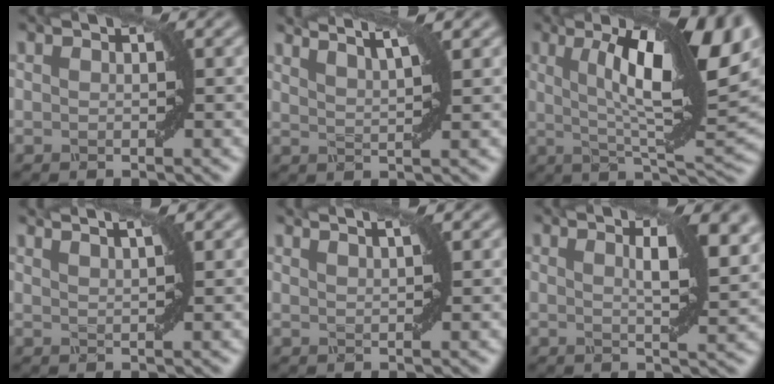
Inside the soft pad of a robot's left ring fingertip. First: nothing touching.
{"total": 5.3, "force": [4.1, 1.4, 3.2], "torque": [-0.040, 0.022, 0.035]}
{"total": 13.5, "force": [4.1, 3.1, 12.5], "torque": [-0.185, 0.011, 0.067]}
{"total": 4.0, "force": [3.0, 1.3, 2.4], "torque": [-0.020, 0.018, 0.015]}
{"total": 3.6, "force": [2.6, 1.3, 2.2], "torque": [-0.015, 0.017, 0.007]}
{"total": 5.3, "force": [1.8, 1.5, 4.7], "torque": [-0.057, 0.005, 0.024]}